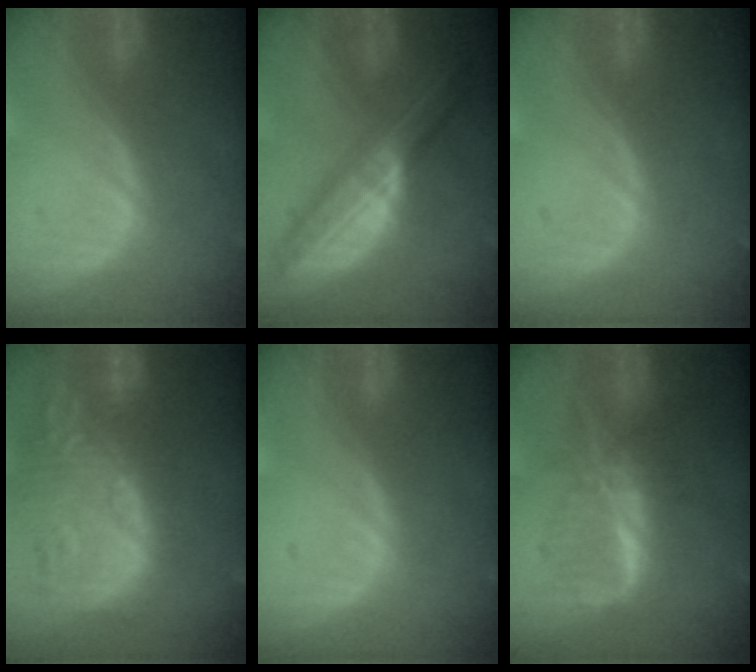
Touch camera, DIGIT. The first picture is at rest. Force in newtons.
{"total": 8.4, "press": 8.4, "slide": 0.5}
{"total": 0.0}
{"total": 13.3, "press": 12.0, "slide": 5.6}
{"total": 0.0}
{"total": 6.2, "press": 6.1, "slide": 0.8}